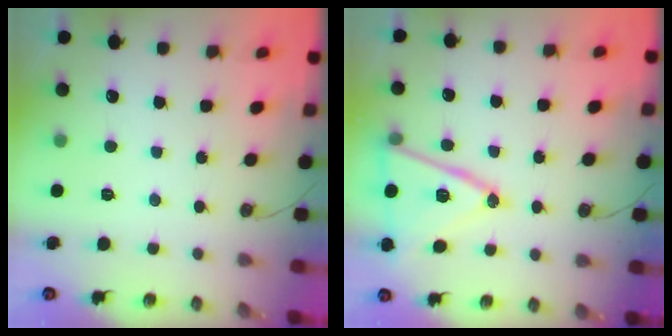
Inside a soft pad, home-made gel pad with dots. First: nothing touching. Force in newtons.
{"total": 16.9, "press": 16.6, "slide": 3.4}